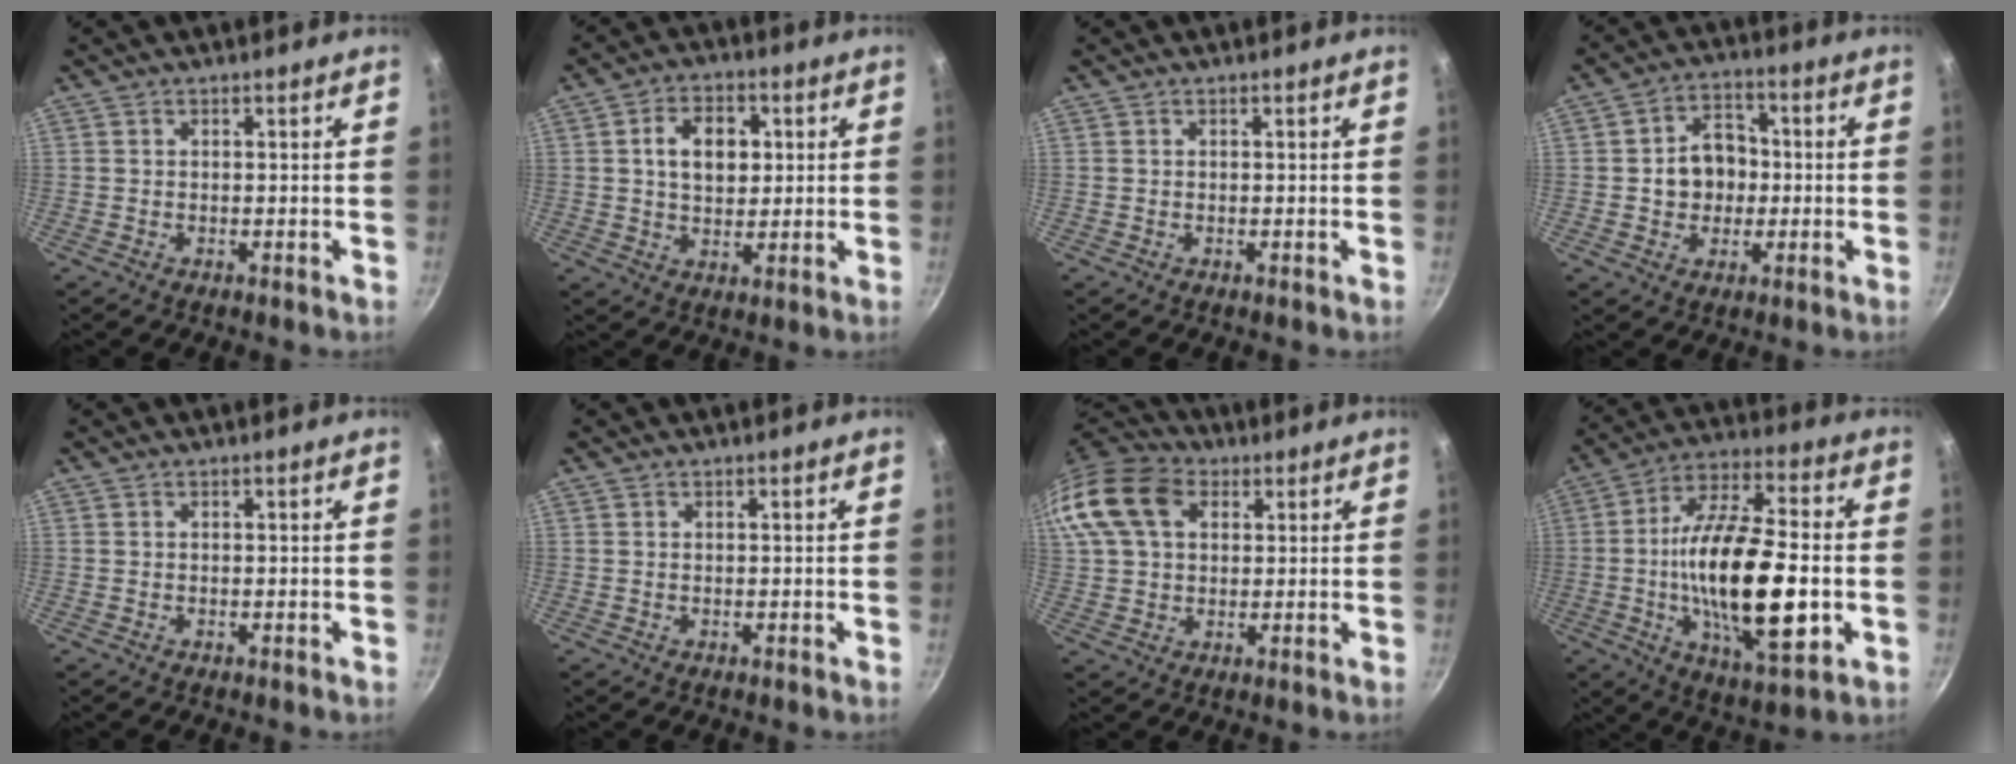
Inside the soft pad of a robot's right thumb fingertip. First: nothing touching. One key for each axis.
{"total": 9.1, "fx": 1.7, "fy": 6.3, "fz": 6.3, "tx": -0.079, "ty": 0.005, "tz": 0.024}
{"total": 0.0}
{"total": 8.9, "fx": -0.3, "fy": 7.3, "fz": 5.1, "tx": -0.042, "ty": 0.015, "tz": -0.009}
{"total": 0.0}
{"total": 0.0}
{"total": 18.4, "fx": 6.0, "fy": 13.1, "fz": 11.3, "tx": -0.241, "ty": 0.027, "tz": 0.097}
{"total": 23.8, "fx": -3.2, "fy": 9.0, "fz": 21.8, "tx": -0.379, "ty": 0.015, "tz": -0.058}